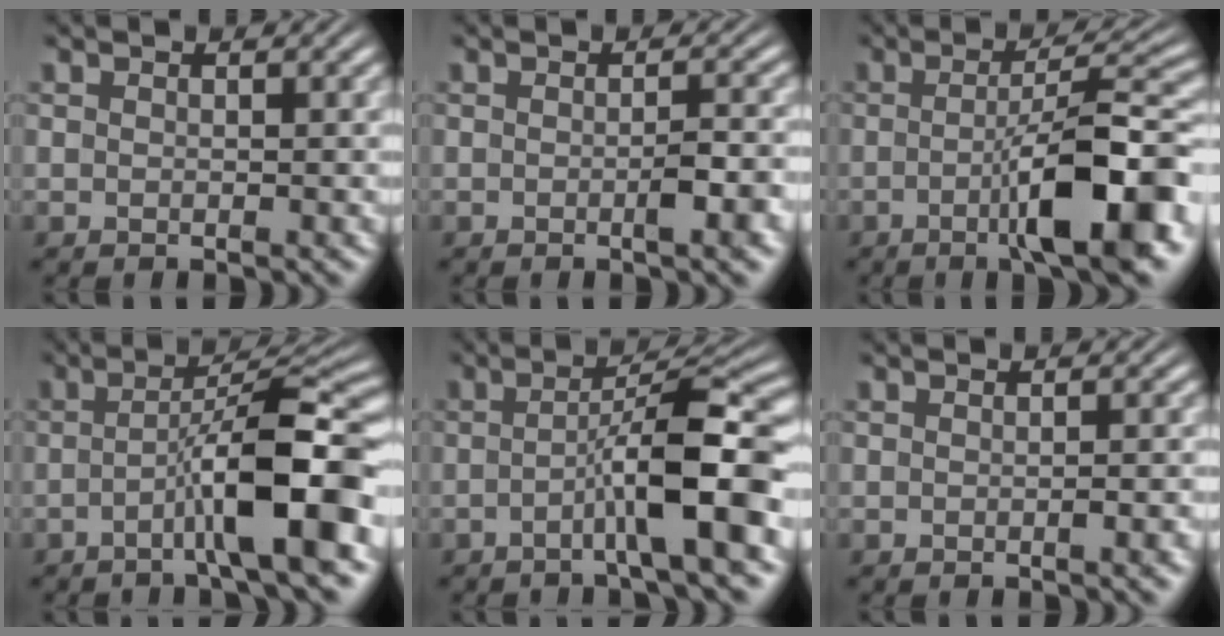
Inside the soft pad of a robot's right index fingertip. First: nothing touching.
{"total": 1.7, "force": [-0.7, 0.2, 1.5], "torque": [-0.018, 0.008, -0.017]}
{"total": 8.4, "force": [-2.8, 1.5, 7.8], "torque": [-0.110, 0.004, -0.045]}
{"total": 8.1, "force": [-2.3, 1.4, 7.6], "torque": [-0.106, 0.011, -0.037]}
{"total": 7.1, "force": [-2.0, 0.9, 6.8], "torque": [-0.093, 0.012, -0.033]}
{"total": 0.7, "force": [-0.4, -0.1, 0.6], "torque": [-0.009, 0.007, -0.008]}